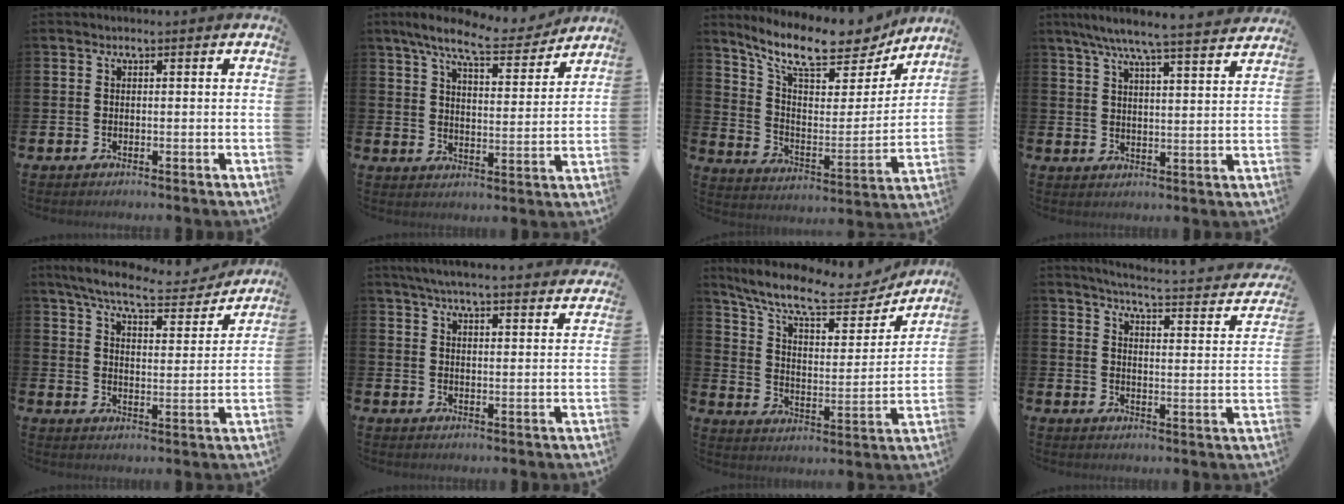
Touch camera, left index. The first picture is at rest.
{"total": 9.0, "force": [8.1, 1.5, 3.7], "torque": [-0.085, -0.043, 0.140]}
{"total": 11.2, "force": [9.4, 3.2, 5.0], "torque": [-0.125, -0.062, 0.161]}
{"total": 7.3, "force": [6.7, -0.1, 2.8], "torque": [-0.070, -0.040, 0.115]}
{"total": 7.9, "force": [7.2, 1.0, 3.1], "torque": [-0.080, -0.042, 0.123]}
{"total": 5.9, "force": [5.7, 0.1, 1.5], "torque": [-0.043, -0.032, 0.102]}
{"total": 11.0, "force": [9.6, 2.9, 4.5], "torque": [-0.113, -0.061, 0.162]}
{"total": 3.9, "force": [3.6, 0.0, 1.5], "torque": [-0.039, -0.040, 0.051]}